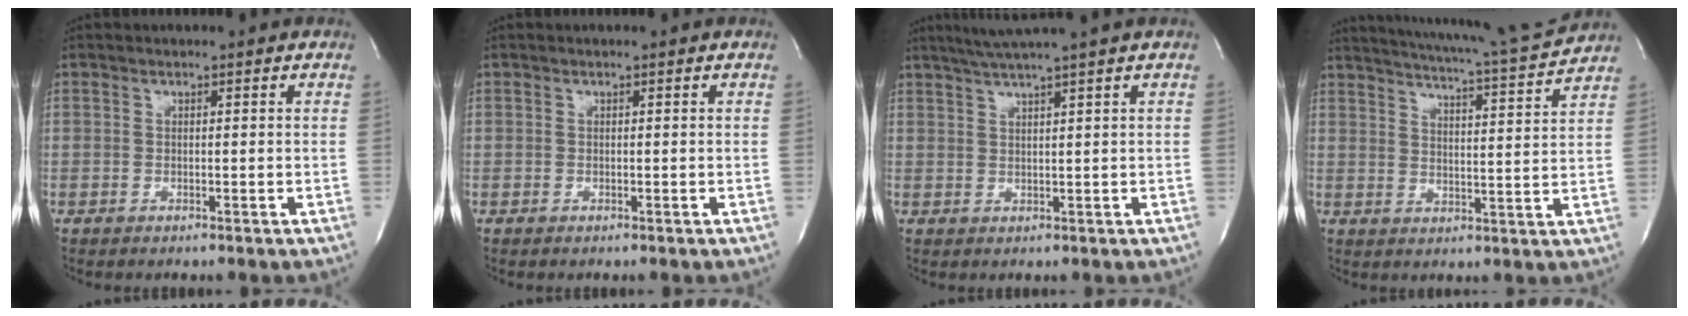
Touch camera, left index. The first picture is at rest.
{"total": 0.0}
{"total": 6.1, "force": [4.8, -1.7, 3.3], "torque": [-0.053, 0.013, 0.082]}
{"total": 14.1, "force": [13.2, -0.9, 4.8], "torque": [-0.086, -0.032, 0.180]}